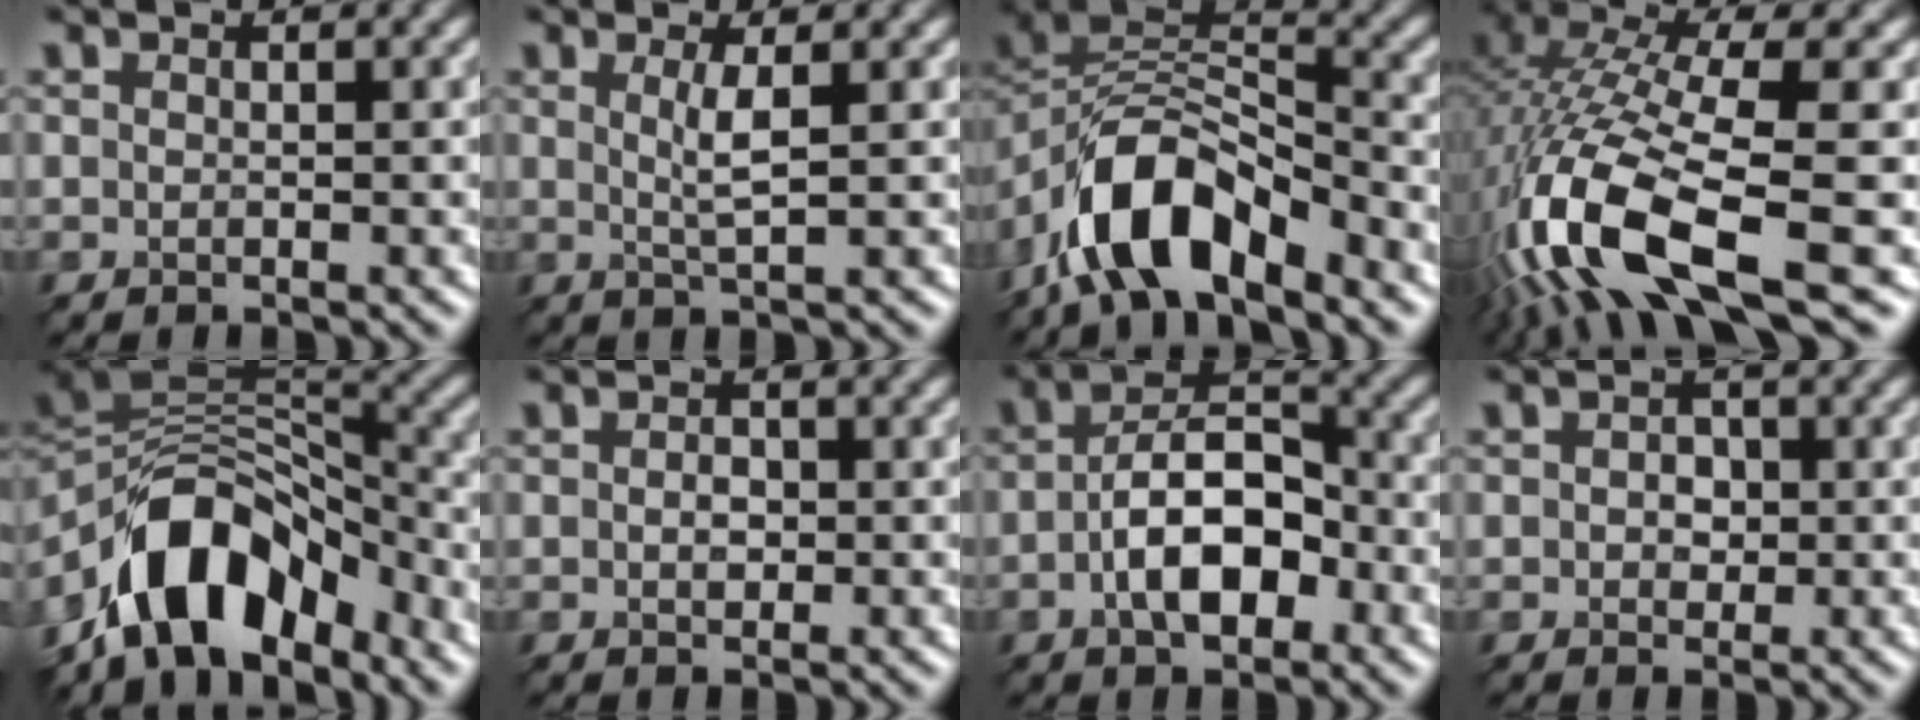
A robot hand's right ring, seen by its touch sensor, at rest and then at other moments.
{"total": 1.3, "force": [0.0, -0.8, 1.0], "torque": [-0.054, -0.001, 0.023]}
{"total": 8.2, "force": [-5.9, 3.0, 4.8], "torque": [-0.114, 0.012, -0.088]}
{"total": 12.6, "force": [-4.8, 3.6, 11.1], "torque": [-0.277, -0.002, -0.047]}
{"total": 9.1, "force": [-6.6, 4.3, 4.7], "torque": [-0.091, 0.013, -0.097]}
{"total": 0.8, "force": [-0.5, -0.5, -0.4], "torque": [-0.028, 0.001, 0.014]}
{"total": 5.5, "force": [-2.7, 2.2, 4.3], "torque": [-0.100, 0.014, -0.026]}
{"total": 0.6, "force": [-0.5, 0.0, -0.3], "torque": [-0.019, 0.001, 0.013]}